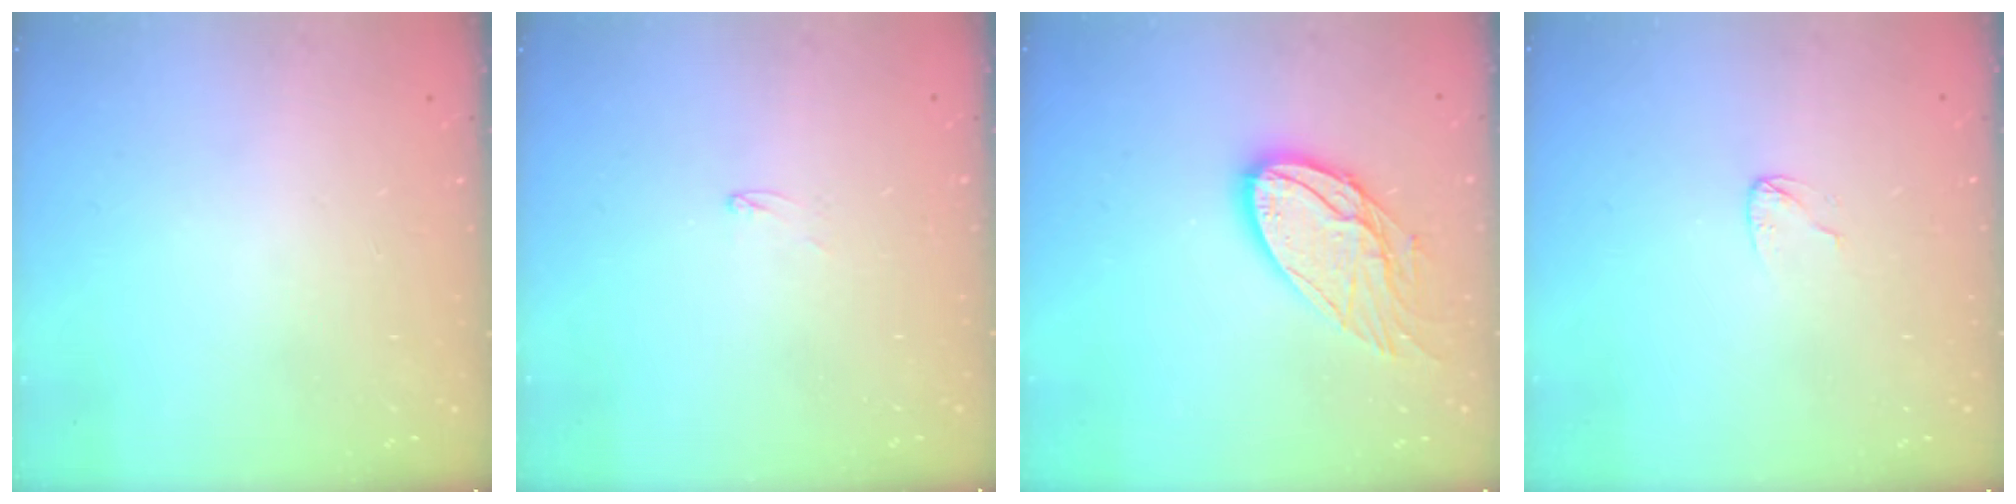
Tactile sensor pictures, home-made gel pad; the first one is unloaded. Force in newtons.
{"total": 2.6, "press": 2.6, "slide": 0.2}
{"total": 14.0, "press": 13.9, "slide": 1.2}
{"total": 3.6, "press": 3.6, "slide": 0.2}